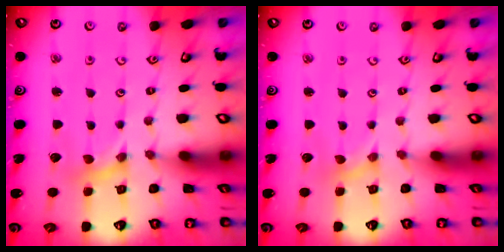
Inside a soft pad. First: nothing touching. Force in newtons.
{"total": 0.0}